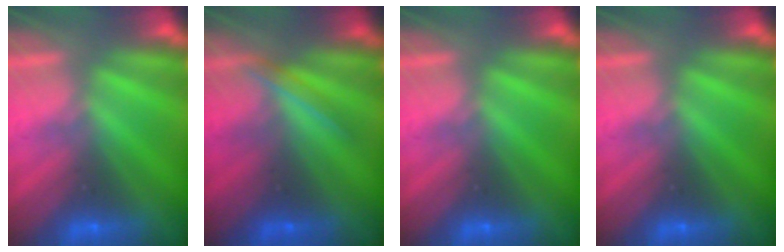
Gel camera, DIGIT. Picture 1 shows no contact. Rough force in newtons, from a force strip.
{"total": 1.9}
{"total": 0.0}
{"total": 0.0}